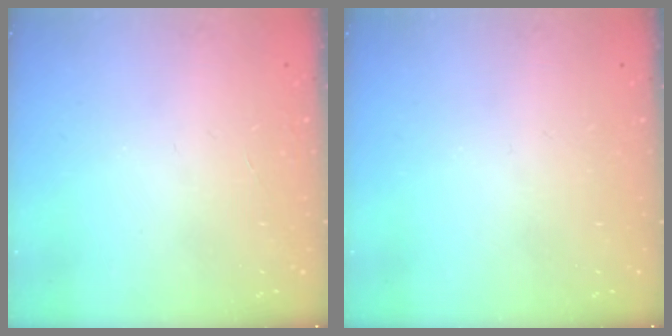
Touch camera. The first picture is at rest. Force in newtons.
{"total": 0.0}